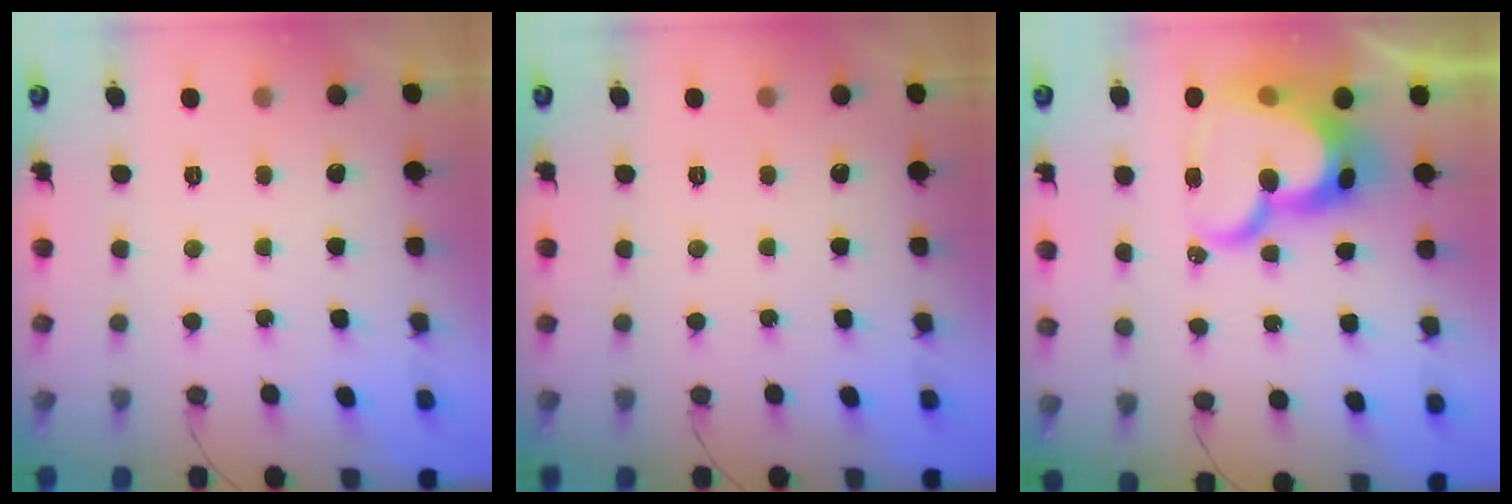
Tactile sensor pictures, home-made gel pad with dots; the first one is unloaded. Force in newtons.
{"total": 0.0}
{"total": 22.0, "press": 21.9, "slide": 1.9}